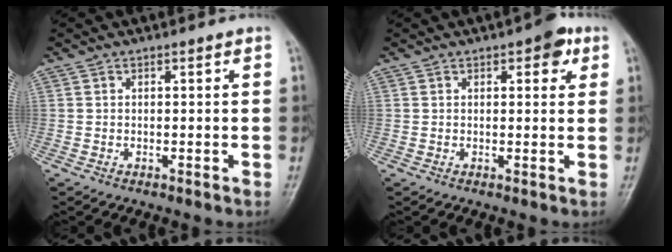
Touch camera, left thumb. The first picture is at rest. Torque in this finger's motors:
{"motor_torque": [0.84, 0.59, 0.97, -0.32, 0.00]}